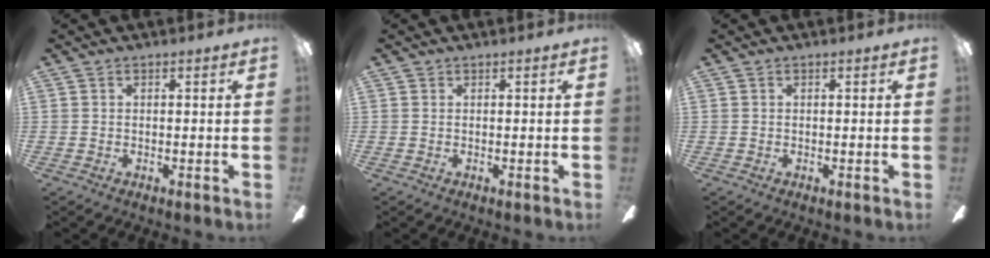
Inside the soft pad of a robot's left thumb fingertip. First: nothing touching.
{"total": 0.0}
{"total": 0.0}